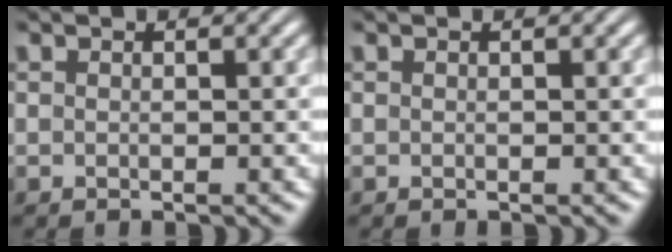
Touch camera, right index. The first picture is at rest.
{"total": 0.0}